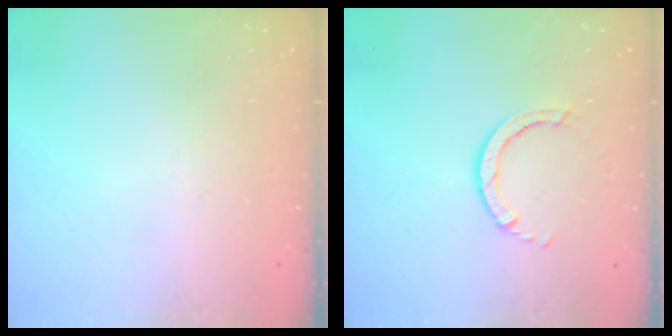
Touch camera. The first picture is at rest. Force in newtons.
{"total": 3.0, "press": 3.0, "slide": 0.4}